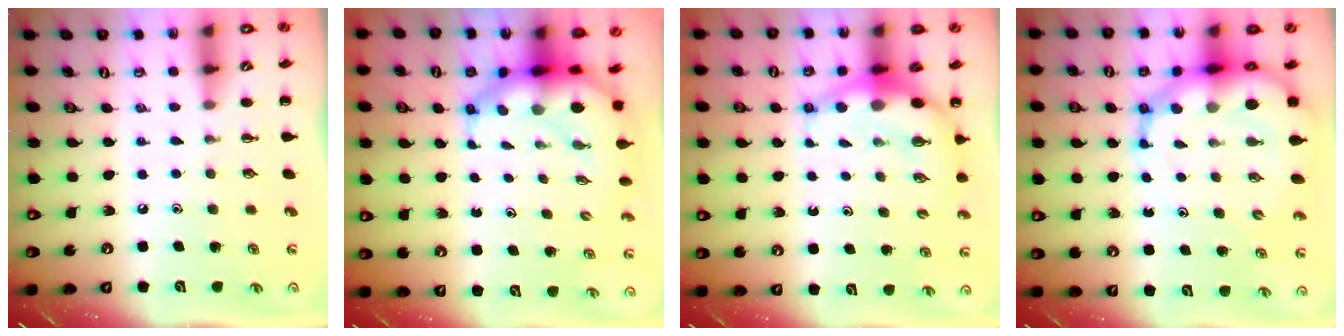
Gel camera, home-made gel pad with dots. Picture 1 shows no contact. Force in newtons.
{"total": 8.0, "press": 7.7, "slide": 2.3}
{"total": 8.8, "press": 8.7, "slide": 1.2}
{"total": 14.5, "press": 13.9, "slide": 4.1}